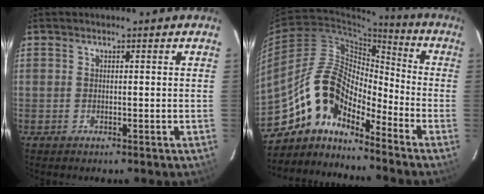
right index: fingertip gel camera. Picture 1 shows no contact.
{"total": 12.2, "force": [-9.9, 5.0, 4.9], "torque": [-0.082, 0.025, -0.204]}